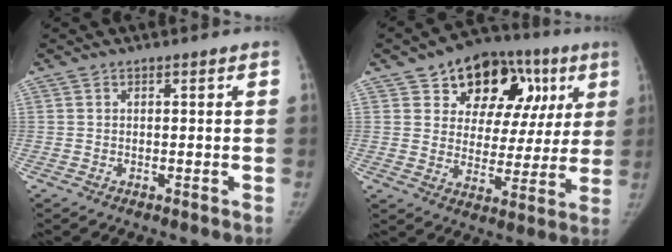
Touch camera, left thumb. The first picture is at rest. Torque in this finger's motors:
{"motor_torque": [0.73, 0.99, 0.13, 0.07, 0.04]}